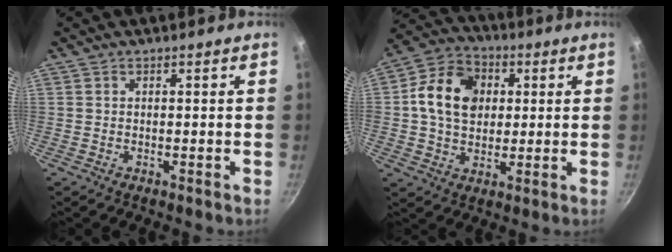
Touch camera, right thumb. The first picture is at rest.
{"total": 13.5, "force": [2.2, 10.5, 8.2], "torque": [-0.122, 0.013, 0.025]}